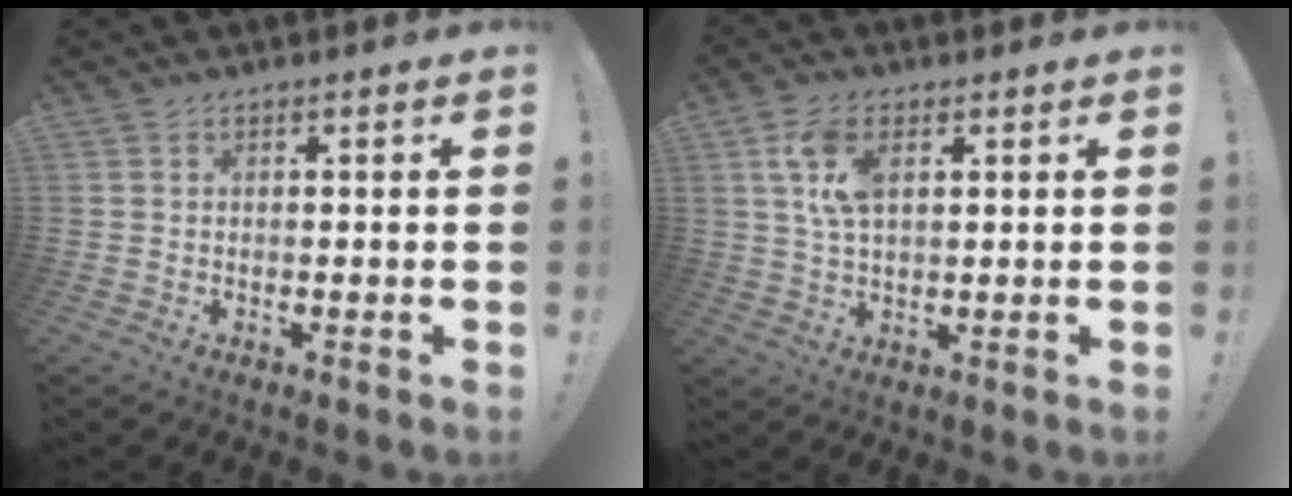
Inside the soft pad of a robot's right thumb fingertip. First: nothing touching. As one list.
[{"total": 9.0, "force": [3.1, 4.8, 6.9], "torque": [-0.140, 0.003, 0.055]}]